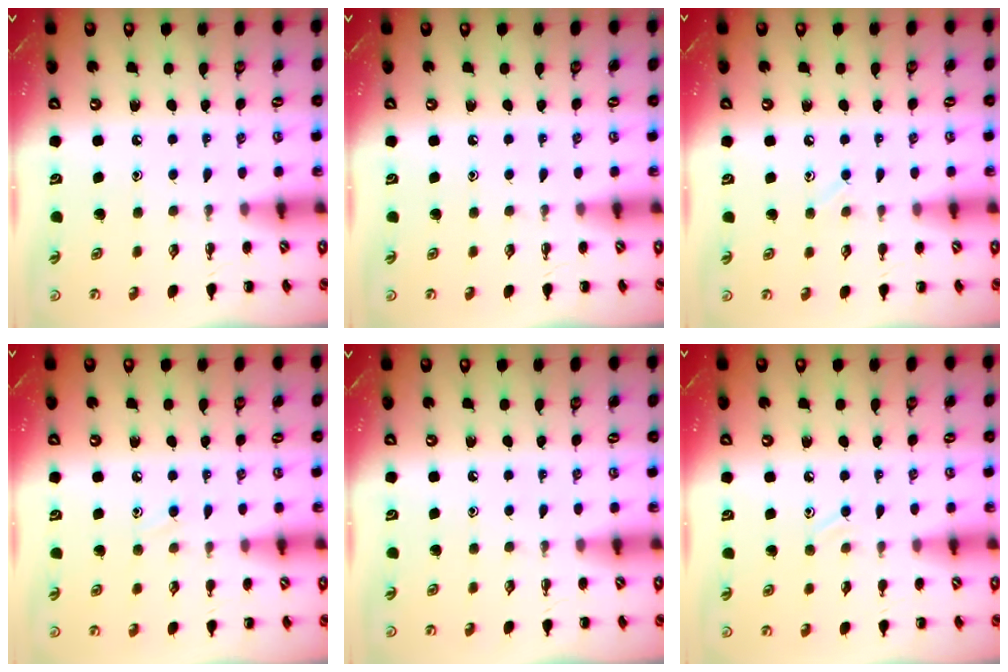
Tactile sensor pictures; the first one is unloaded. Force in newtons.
{"total": 0.0}
{"total": 5.1, "press": 4.9, "slide": 1.4}
{"total": 6.5, "press": 6.1, "slide": 2.4}
{"total": 0.0}
{"total": 6.7, "press": 6.3, "slide": 2.3}